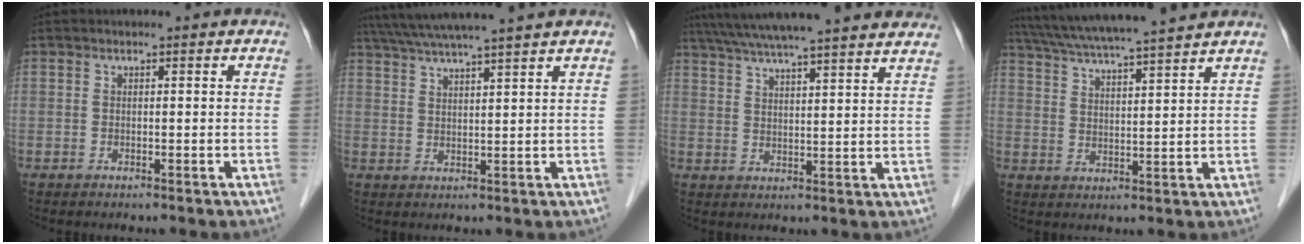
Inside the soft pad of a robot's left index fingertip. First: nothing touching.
{"total": 11.4, "force": [9.9, -1.4, 5.5], "torque": [-0.096, 0.022, 0.146]}
{"total": 24.4, "force": [21.5, 1.3, 11.4], "torque": [-0.189, 0.024, 0.288]}
{"total": 14.7, "force": [13.0, -0.8, 6.8], "torque": [-0.127, 0.021, 0.200]}